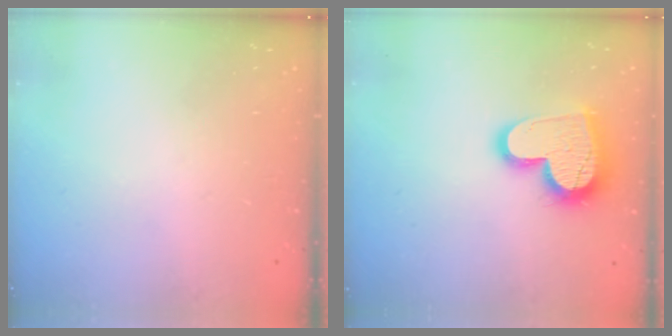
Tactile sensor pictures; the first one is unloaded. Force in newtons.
{"total": 16.6, "press": 16.5, "slide": 1.6}